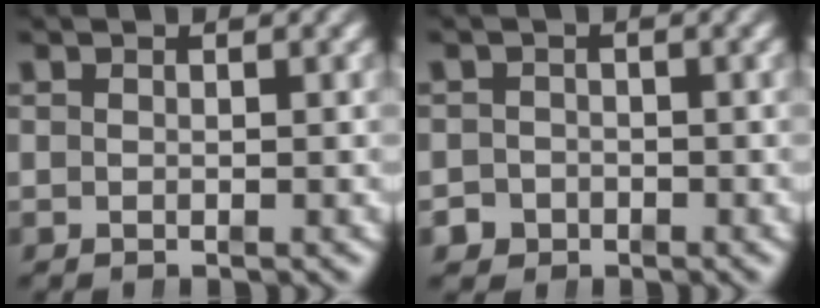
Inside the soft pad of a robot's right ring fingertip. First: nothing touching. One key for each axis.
{"total": 3.3, "fx": -1.9, "fy": 2.7, "fz": 0.2, "tx": -0.008, "ty": -0.021, "tz": -0.029}